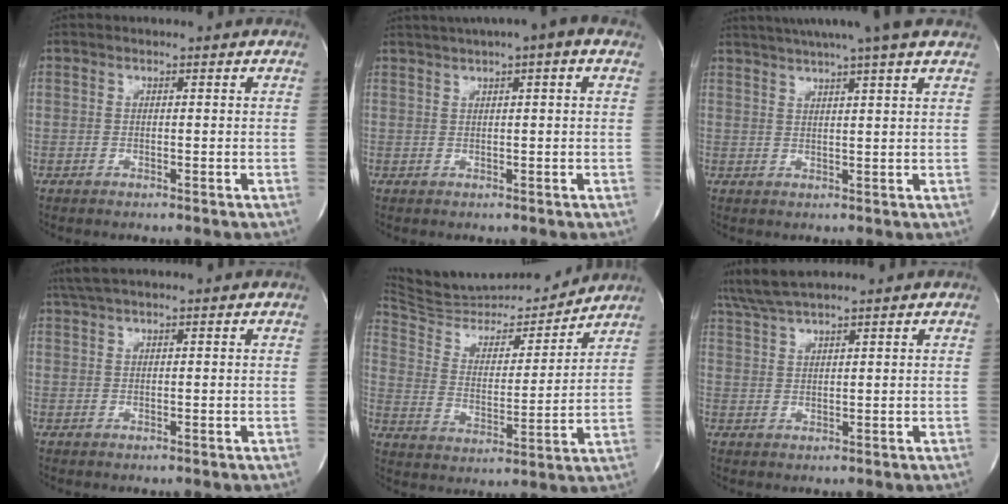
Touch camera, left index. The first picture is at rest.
{"total": 6.3, "force": [3.4, 0.3, 5.3], "torque": [-0.084, 0.025, 0.049]}
{"total": 12.2, "force": [10.1, -0.6, 6.8], "torque": [-0.121, 0.023, 0.128]}
{"total": 2.7, "force": [2.1, -0.2, 1.6], "torque": [-0.036, 0.020, 0.045]}
{"total": 18.2, "force": [17.5, 2.7, 4.2], "torque": [-0.072, -0.012, 0.283]}
{"total": 5.6, "force": [5.0, -0.5, 2.5], "torque": [-0.057, 0.022, 0.100]}